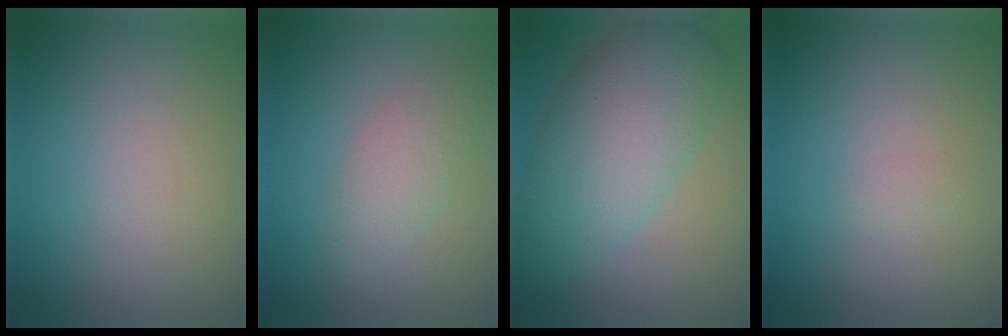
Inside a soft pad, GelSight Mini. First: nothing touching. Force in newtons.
{"total": 2.9, "press": 2.9, "slide": 0.1}
{"total": 8.5, "press": 8.5, "slide": 0.1}
{"total": 0.5, "press": 0.5, "slide": 0.0}